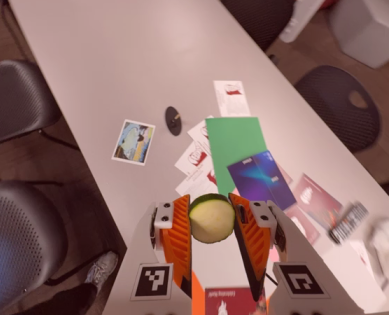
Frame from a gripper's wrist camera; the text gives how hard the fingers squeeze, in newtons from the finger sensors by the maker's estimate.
{"total": 14.0, "left": 14.3, "right": 13.7}